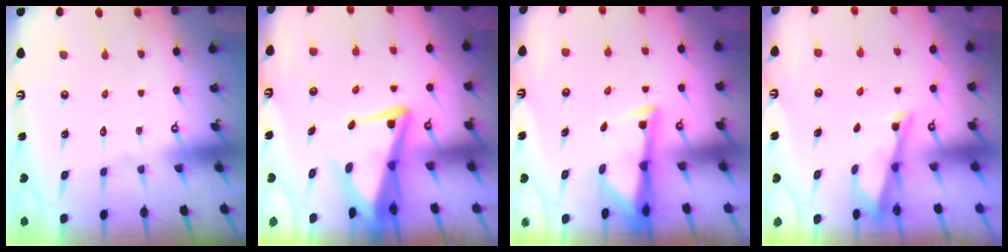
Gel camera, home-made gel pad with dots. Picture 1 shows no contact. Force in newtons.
{"total": 6.8, "press": 6.6, "slide": 1.6}
{"total": 2.9, "press": 2.9, "slide": 0.6}
{"total": 3.2, "press": 3.1, "slide": 0.4}